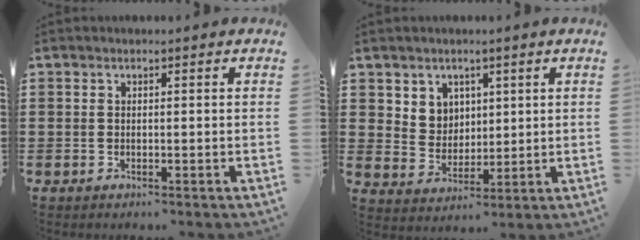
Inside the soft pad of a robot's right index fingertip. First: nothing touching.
{"total": 5.0, "force": [2.7, 4.2, 0.4], "torque": [-0.024, 0.003, 0.048]}